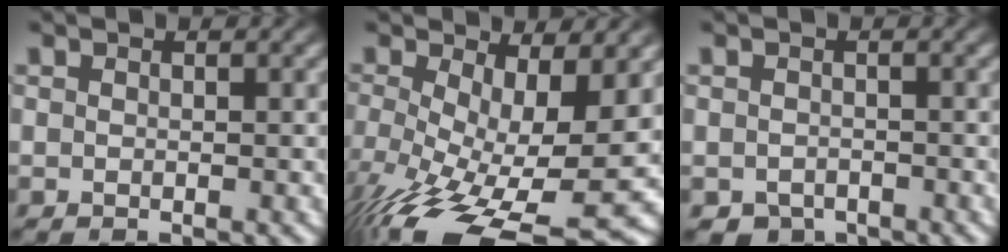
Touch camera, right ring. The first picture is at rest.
{"total": 11.0, "force": [-4.8, 5.0, 8.5], "torque": [-0.162, -0.072, -0.035]}
{"total": 3.7, "force": [-2.8, 2.4, 0.6], "torque": [-0.016, -0.024, -0.037]}